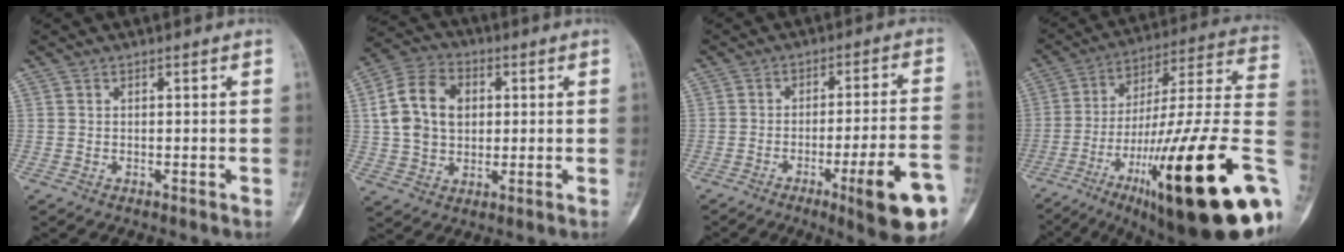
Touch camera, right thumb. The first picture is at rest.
{"total": 12.3, "force": [1.8, 9.2, 7.9], "torque": [-0.130, 0.014, 0.029]}
{"total": 14.6, "force": [-6.5, 2.0, 12.9], "torque": [-0.171, 0.020, -0.084]}
{"total": 35.4, "force": [-11.5, 7.0, 32.7], "torque": [-0.447, 0.041, -0.178]}